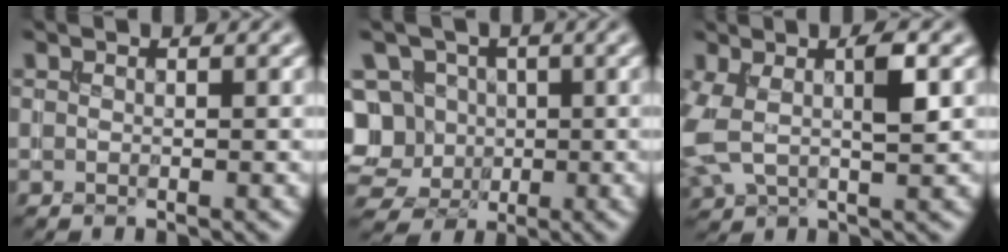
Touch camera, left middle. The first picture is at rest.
{"total": 10.9, "force": [0.4, 9.8, 4.7], "torque": [-0.094, 0.029, -0.026]}
{"total": 4.9, "force": [0.6, 2.1, 4.4], "torque": [-0.104, 0.003, 0.011]}